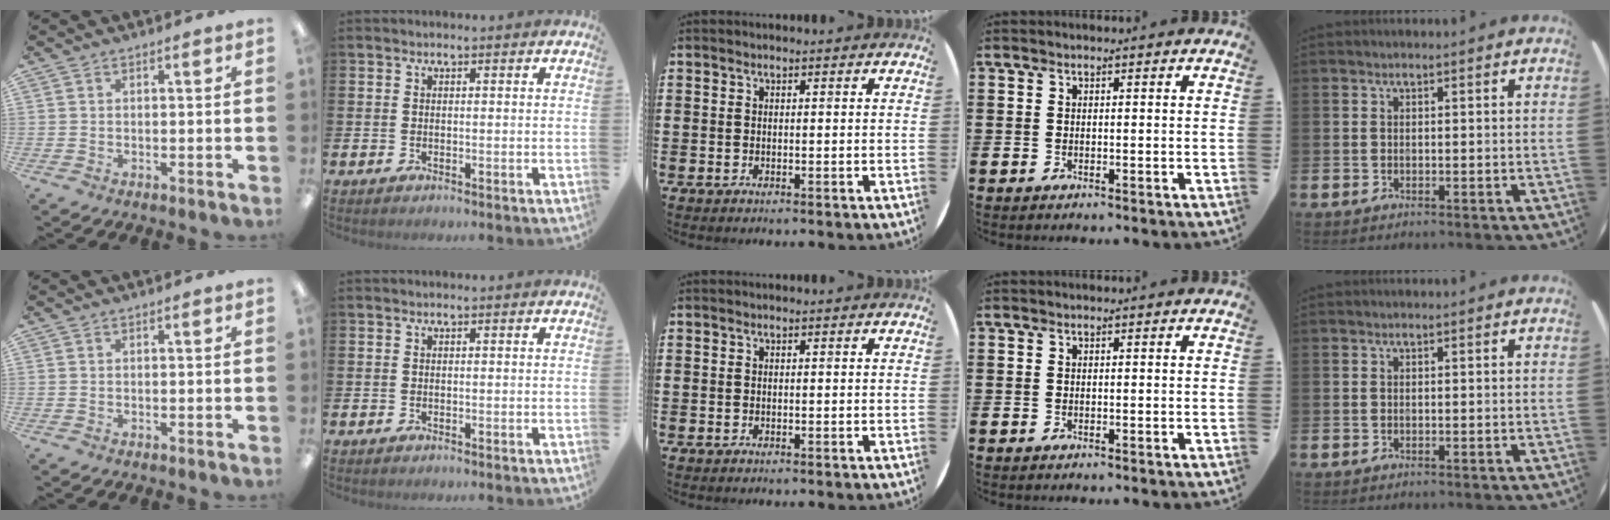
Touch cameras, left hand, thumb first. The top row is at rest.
{}